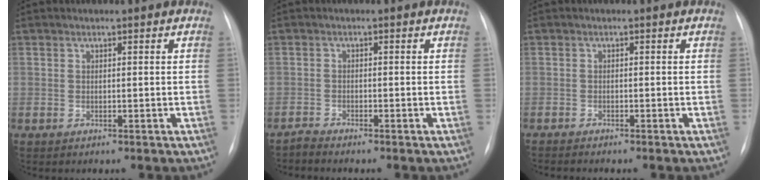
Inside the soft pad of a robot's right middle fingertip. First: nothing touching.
{"total": 1.3, "force": [-1.3, -0.3, -0.2], "torque": [0.005, -0.006, -0.026]}
{"total": 2.5, "force": [-2.2, 0.1, 1.0], "torque": [-0.015, -0.004, -0.031]}